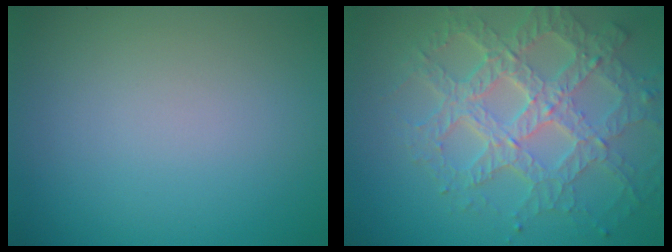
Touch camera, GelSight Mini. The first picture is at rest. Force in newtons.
{"total": 7.8, "press": 5.5, "slide": 5.5}